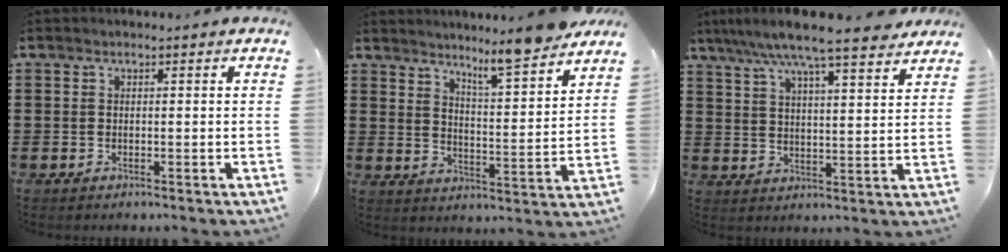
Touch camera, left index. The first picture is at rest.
{"total": 7.5, "force": [6.9, -0.4, 2.8], "torque": [-0.051, -0.052, 0.115]}
{"total": 8.0, "force": [6.9, 0.3, 4.0], "torque": [-0.099, -0.027, 0.121]}